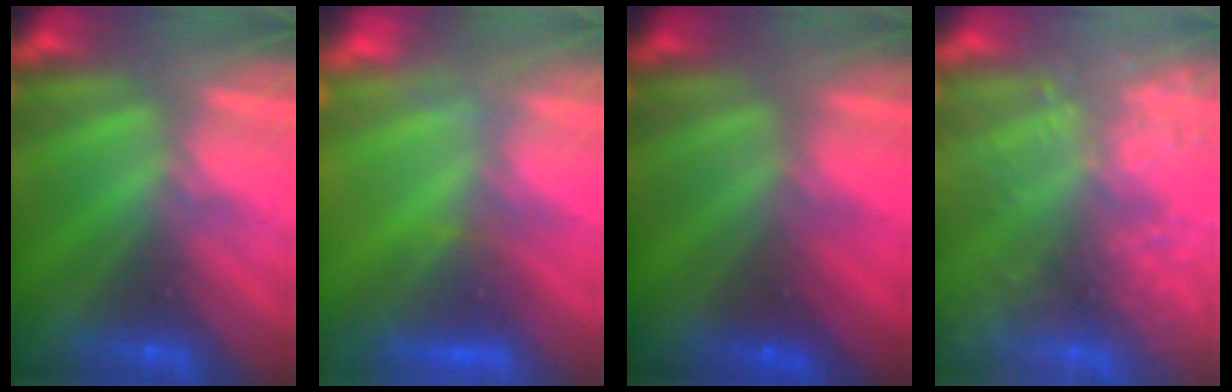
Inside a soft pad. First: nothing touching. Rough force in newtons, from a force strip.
{"total": 4.8}
{"total": 1.6}
{"total": 6.4}